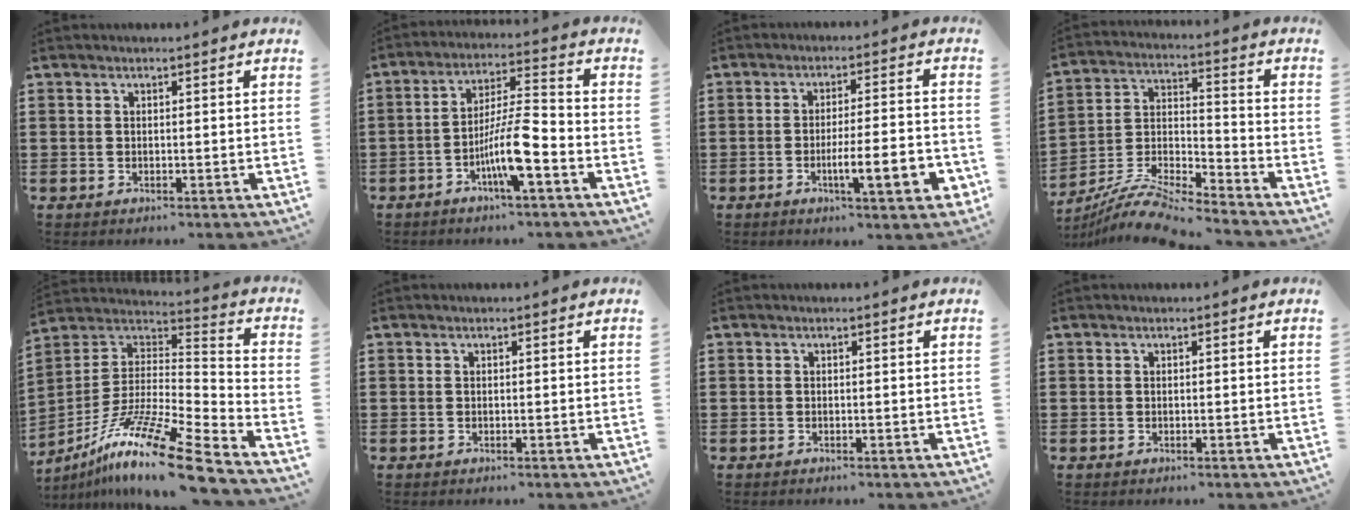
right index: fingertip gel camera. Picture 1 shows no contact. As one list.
[{"total": 9.0, "force": [-4.0, 1.5, 7.9], "torque": [-0.155, -0.003, -0.077]}, {"total": 8.7, "force": [-2.9, 1.8, 8.0], "torque": [-0.119, -0.005, -0.047]}, {"total": 10.4, "force": [-9.7, 0.5, 3.5], "torque": [-0.071, 0.013, -0.195]}, {"total": 16.2, "force": [-12.3, 0.7, 10.6], "torque": [-0.191, 0.028, -0.229]}, {"total": 0.0}, {"total": 0.0}, {"total": 0.0}]